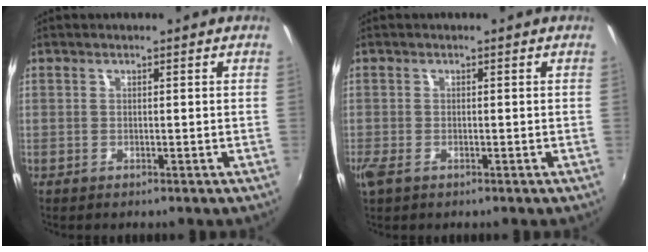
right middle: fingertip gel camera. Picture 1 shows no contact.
{"total": 2.5, "force": [-1.4, 1.3, 1.7], "torque": [-0.036, -0.011, -0.025]}